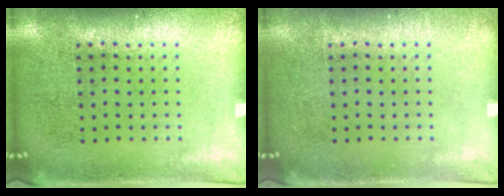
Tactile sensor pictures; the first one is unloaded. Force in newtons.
{"total": 0.0}